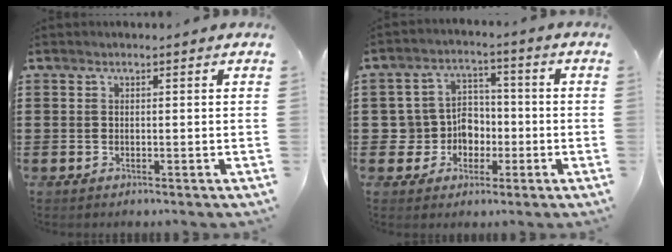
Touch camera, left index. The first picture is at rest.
{"total": 6.2, "force": [-0.9, 5.9, 1.6], "torque": [-0.068, 0.005, -0.018]}